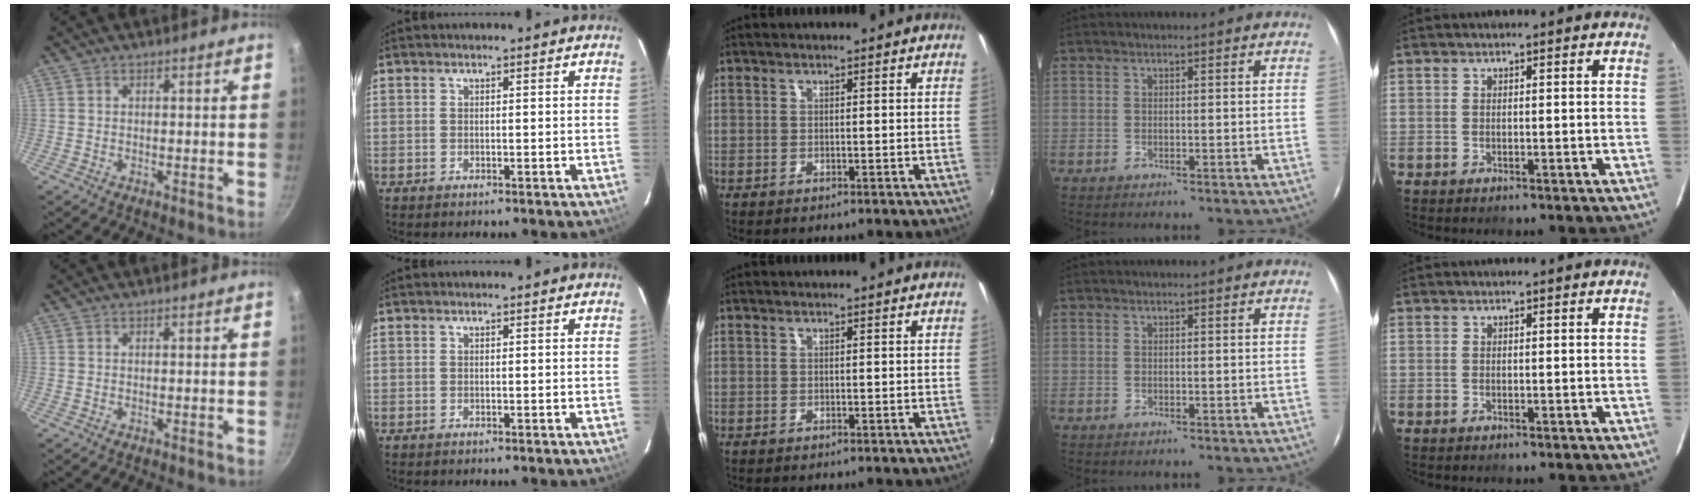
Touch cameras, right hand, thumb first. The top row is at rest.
{}